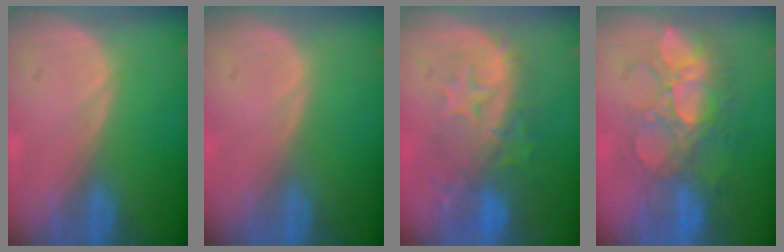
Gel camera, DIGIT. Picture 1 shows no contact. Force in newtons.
{"total": 0.0}
{"total": 10.2, "press": 8.9, "slide": 5.0}
{"total": 9.1, "press": 8.9, "slide": 1.8}